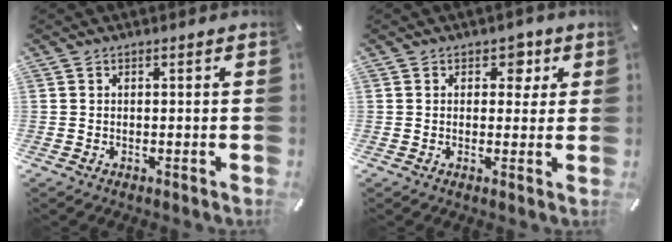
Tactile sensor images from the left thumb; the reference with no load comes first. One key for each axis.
{"total": 4.4, "fx": 1.7, "fy": 3.3, "fz": 2.4, "tx": -0.006, "ty": -0.009, "tz": 0.019}